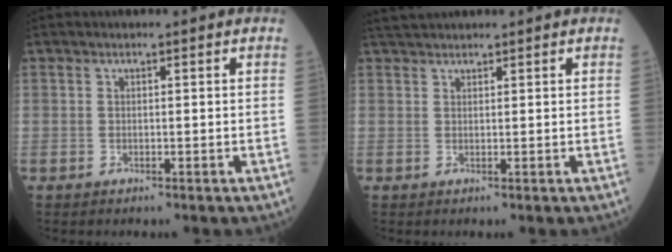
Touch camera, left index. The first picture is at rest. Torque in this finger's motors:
{"motor_torque": [-0.01, -0.17, 0.09, 0.05]}